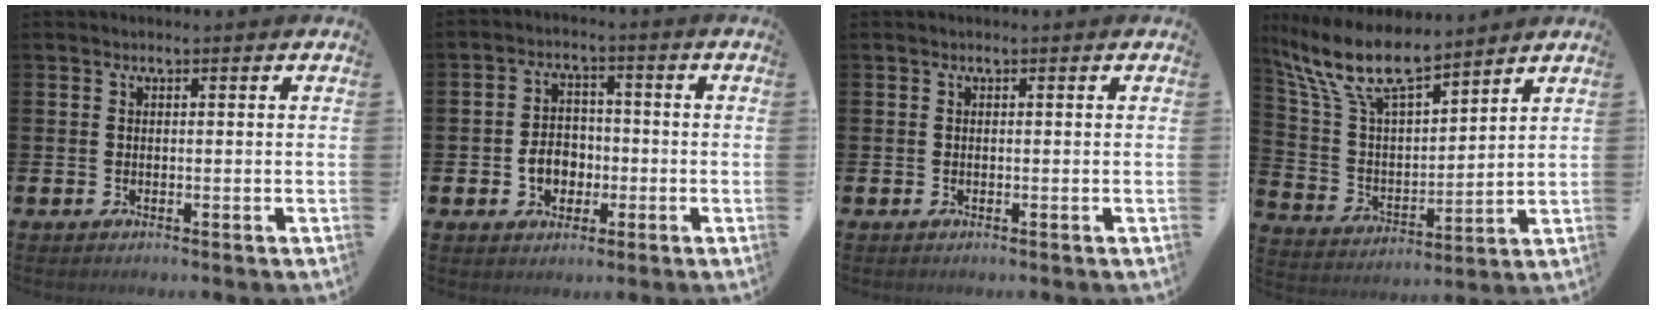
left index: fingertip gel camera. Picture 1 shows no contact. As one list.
[{"total": 4.6, "force": [-1.3, 3.8, 2.3], "torque": [-0.034, 0.001, -0.031]}, {"total": 0.0}, {"total": 10.9, "force": [9.2, 2.5, 5.3], "torque": [-0.146, -0.044, 0.164]}]